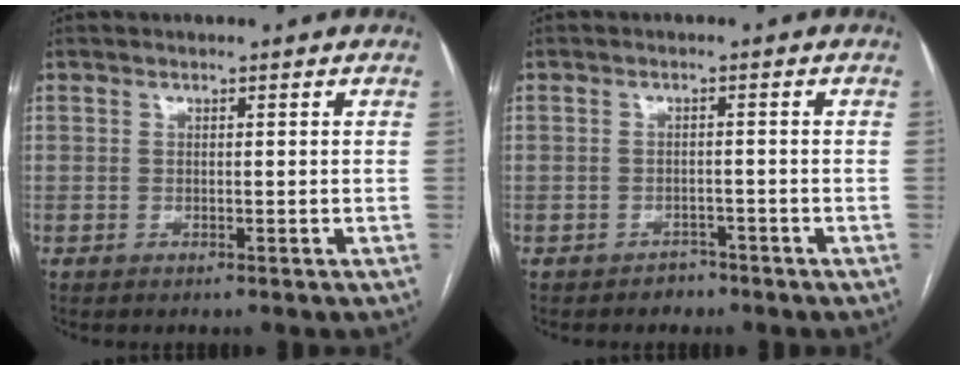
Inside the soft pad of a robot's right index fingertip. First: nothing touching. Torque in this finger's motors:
{"motor_torque": [-0.10, 0.03, -0.15, -0.05]}